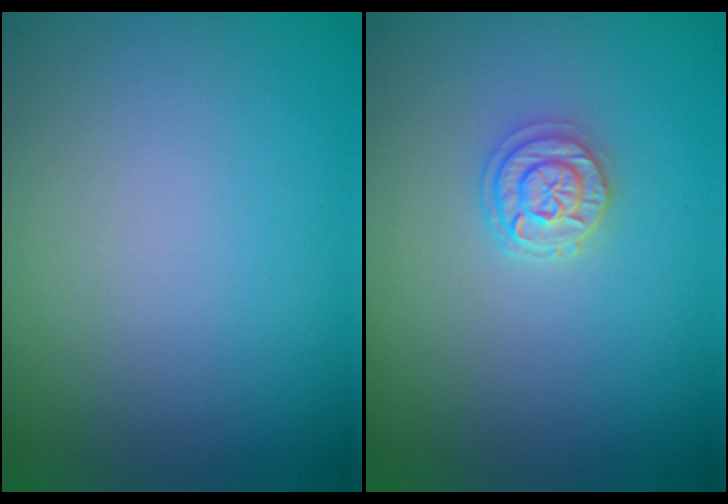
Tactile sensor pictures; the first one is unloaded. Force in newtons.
{"total": 2.2, "press": 2.0, "slide": 0.8}